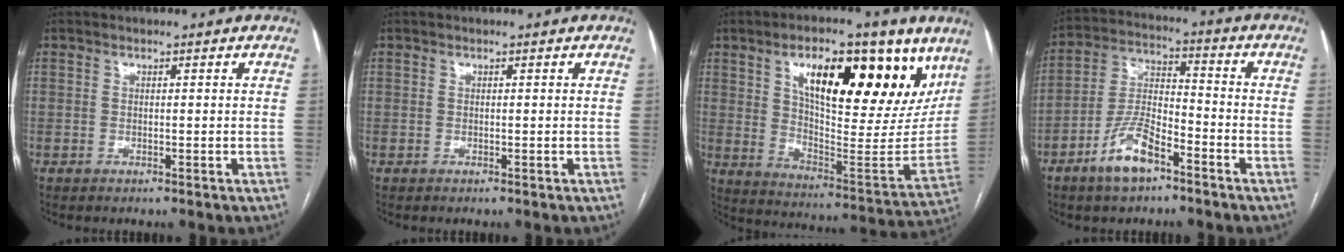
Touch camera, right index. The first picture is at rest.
{"total": 0.0}
{"total": 24.9, "force": [12.9, 8.8, 19.3], "torque": [-0.276, 0.013, 0.205]}
{"total": 9.6, "force": [-5.8, 3.4, 6.8], "torque": [-0.148, 0.006, -0.109]}